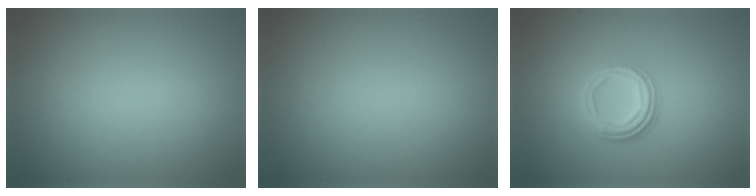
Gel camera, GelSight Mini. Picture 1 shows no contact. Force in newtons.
{"total": 0.0}
{"total": 3.5, "press": 2.6, "slide": 2.4}